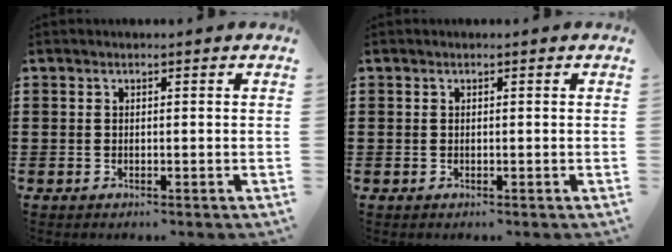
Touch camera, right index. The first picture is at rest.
{"total": 0.0}